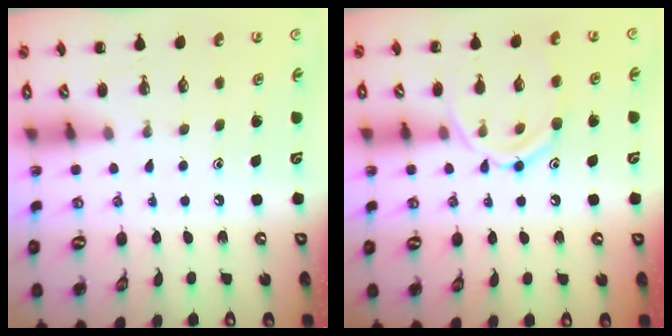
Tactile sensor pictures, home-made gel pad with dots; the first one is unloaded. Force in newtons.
{"total": 13.2, "press": 13.1, "slide": 1.2}